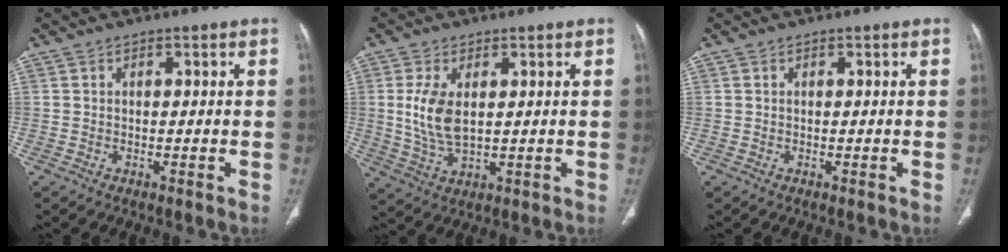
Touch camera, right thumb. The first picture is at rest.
{"total": 8.0, "force": [1.4, 4.2, 6.7], "torque": [-0.138, -0.013, 0.037]}
{"total": 0.0}